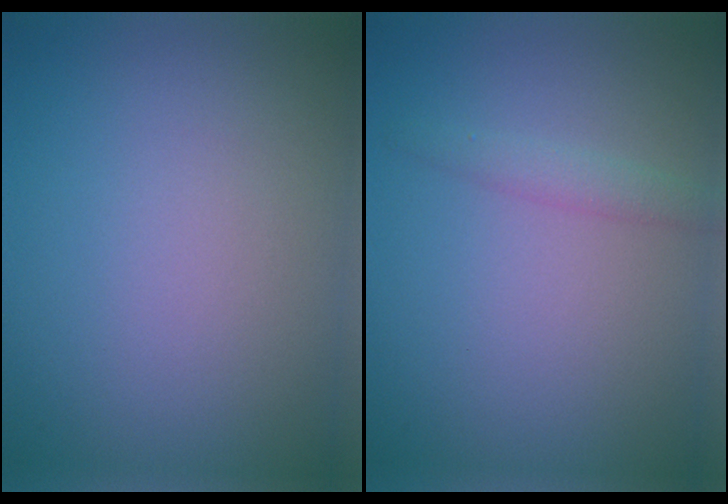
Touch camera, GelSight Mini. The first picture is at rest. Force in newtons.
{"total": 1.4, "press": 1.4, "slide": 0.0}